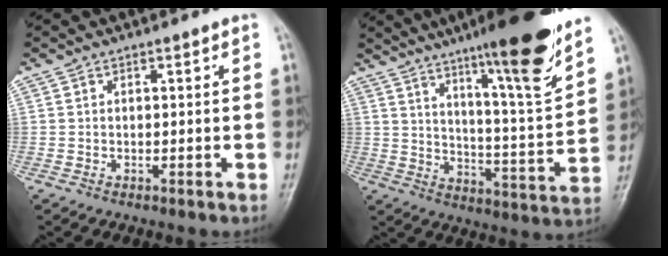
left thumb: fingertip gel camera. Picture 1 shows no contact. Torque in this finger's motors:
{"motor_torque": [1.26, -0.05, 1.50, -1.27, 0.42]}